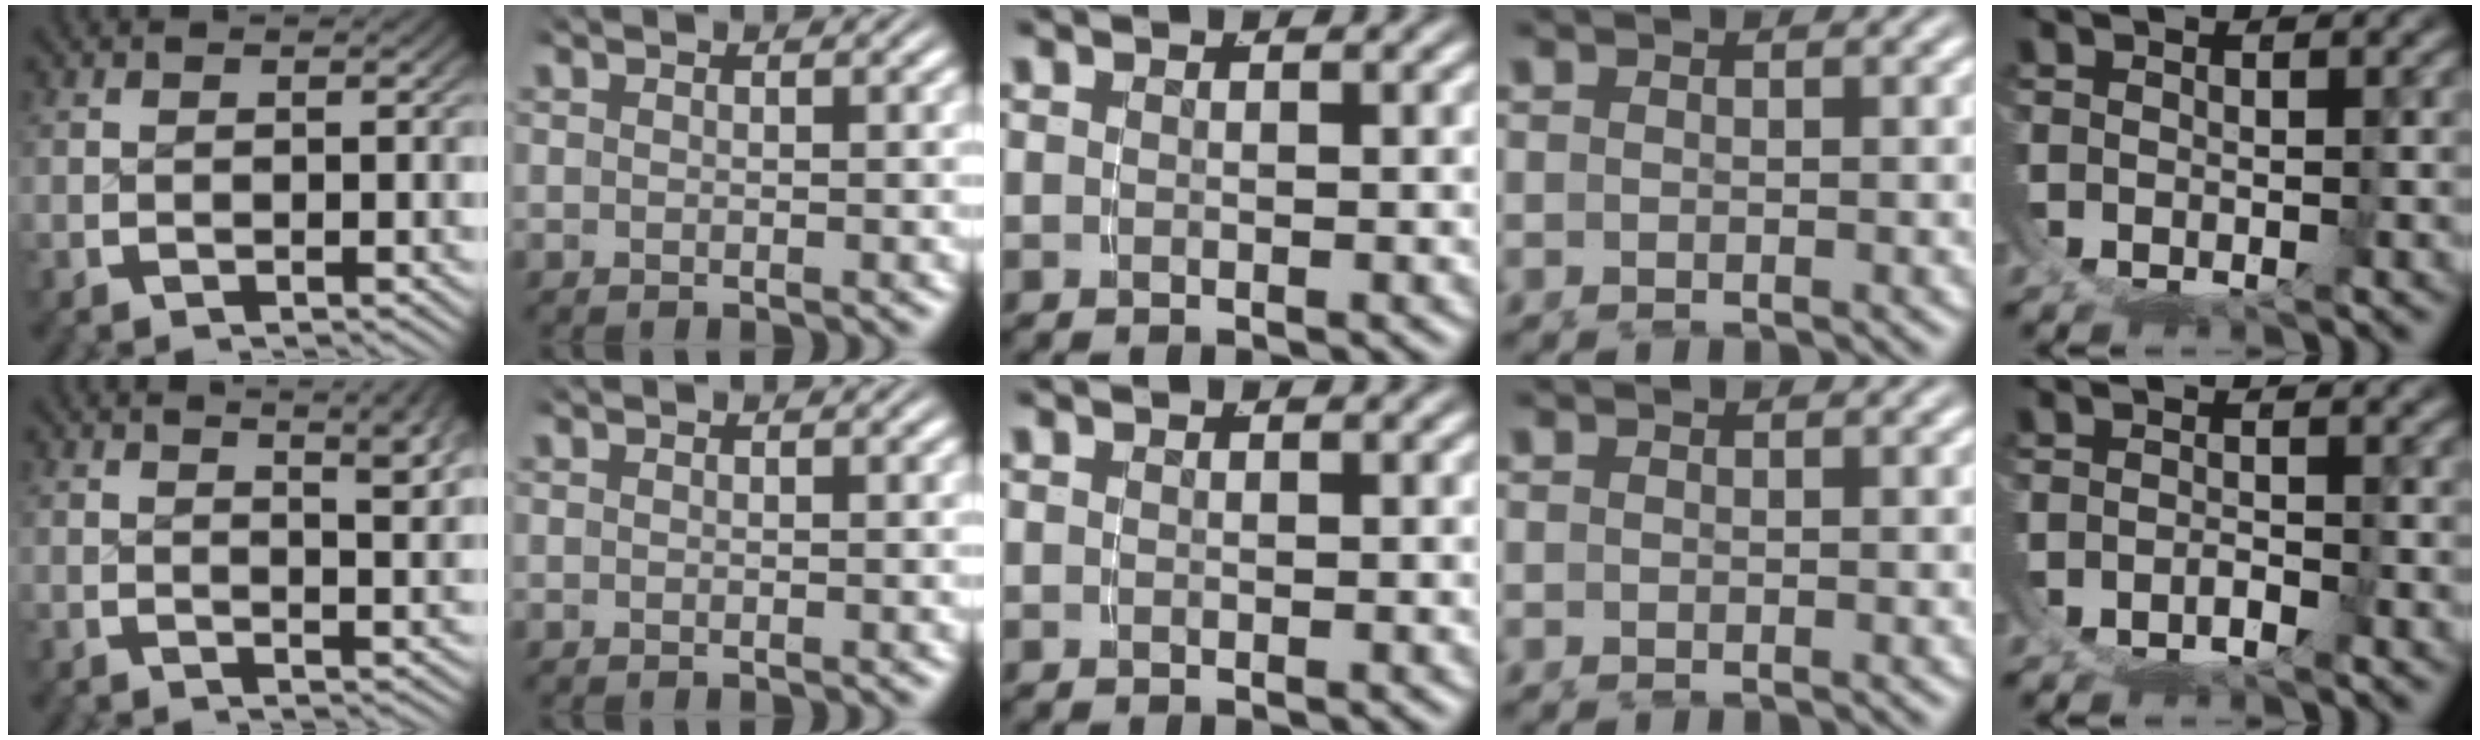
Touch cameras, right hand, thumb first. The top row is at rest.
{"thumb": {"total": 4.7, "force": [2.2, 1.5, 3.9], "torque": [-0.041, -0.003, 0.034]}, "ring": {"total": 0.5, "force": [0.5, 0.1, -0.1], "torque": [0.005, 0.009, 0.003]}, "little": {"total": 1.2, "force": [-1.0, -0.5, 0.4], "torque": [-0.005, 0.000, -0.017]}}